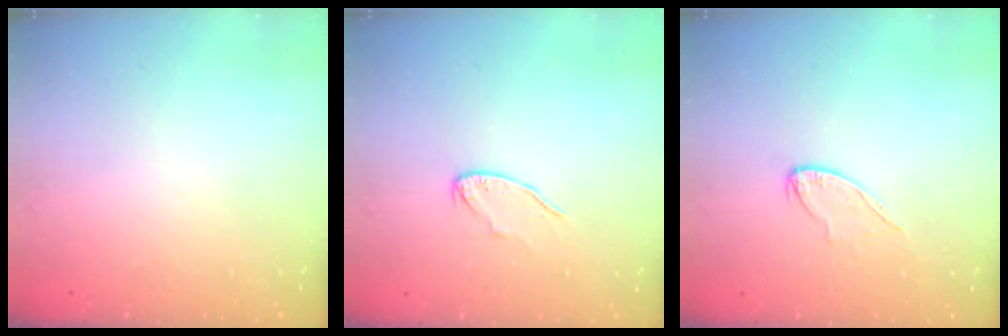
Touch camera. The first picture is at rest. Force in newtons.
{"total": 6.2, "press": 6.1, "slide": 0.4}
{"total": 6.4, "press": 6.3, "slide": 0.6}